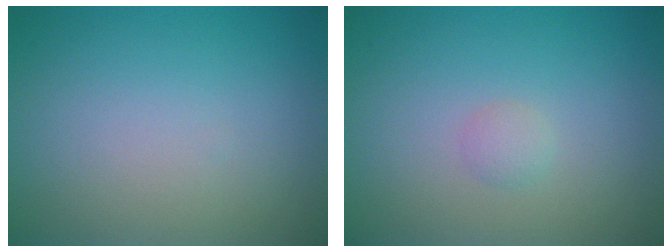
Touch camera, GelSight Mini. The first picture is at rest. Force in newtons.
{"total": 0.9, "press": 0.9, "slide": 0.0}